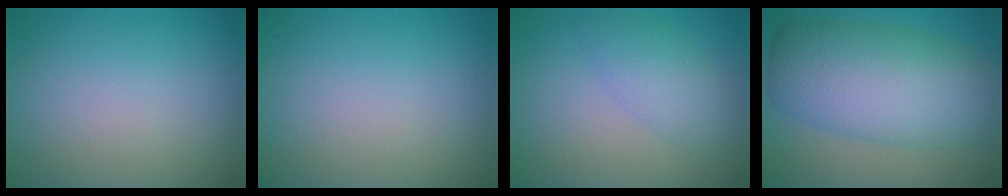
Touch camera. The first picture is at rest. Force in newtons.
{"total": 0.0}
{"total": 1.9, "press": 1.9, "slide": 0.2}
{"total": 9.6, "press": 9.6, "slide": 0.2}